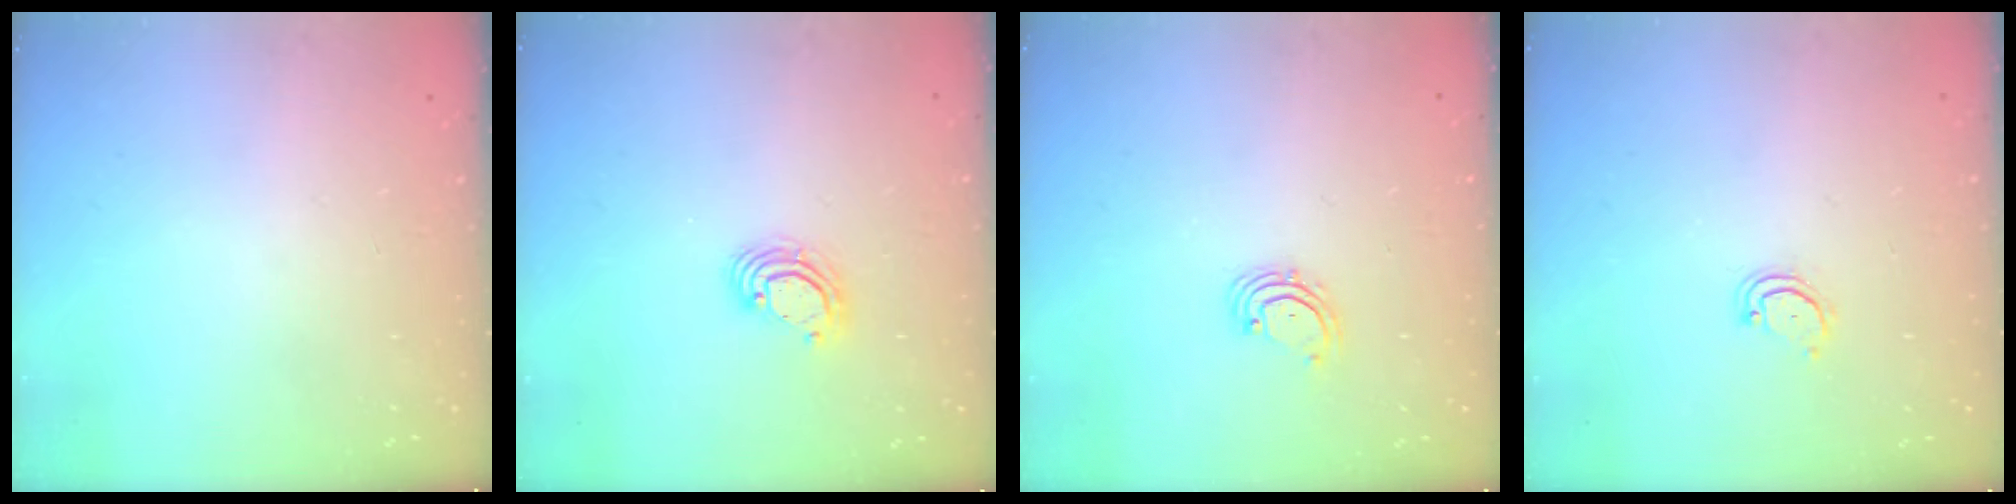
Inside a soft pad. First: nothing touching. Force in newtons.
{"total": 6.1, "press": 6.1, "slide": 0.5}
{"total": 2.0, "press": 2.0, "slide": 0.4}
{"total": 3.3, "press": 3.3, "slide": 0.3}